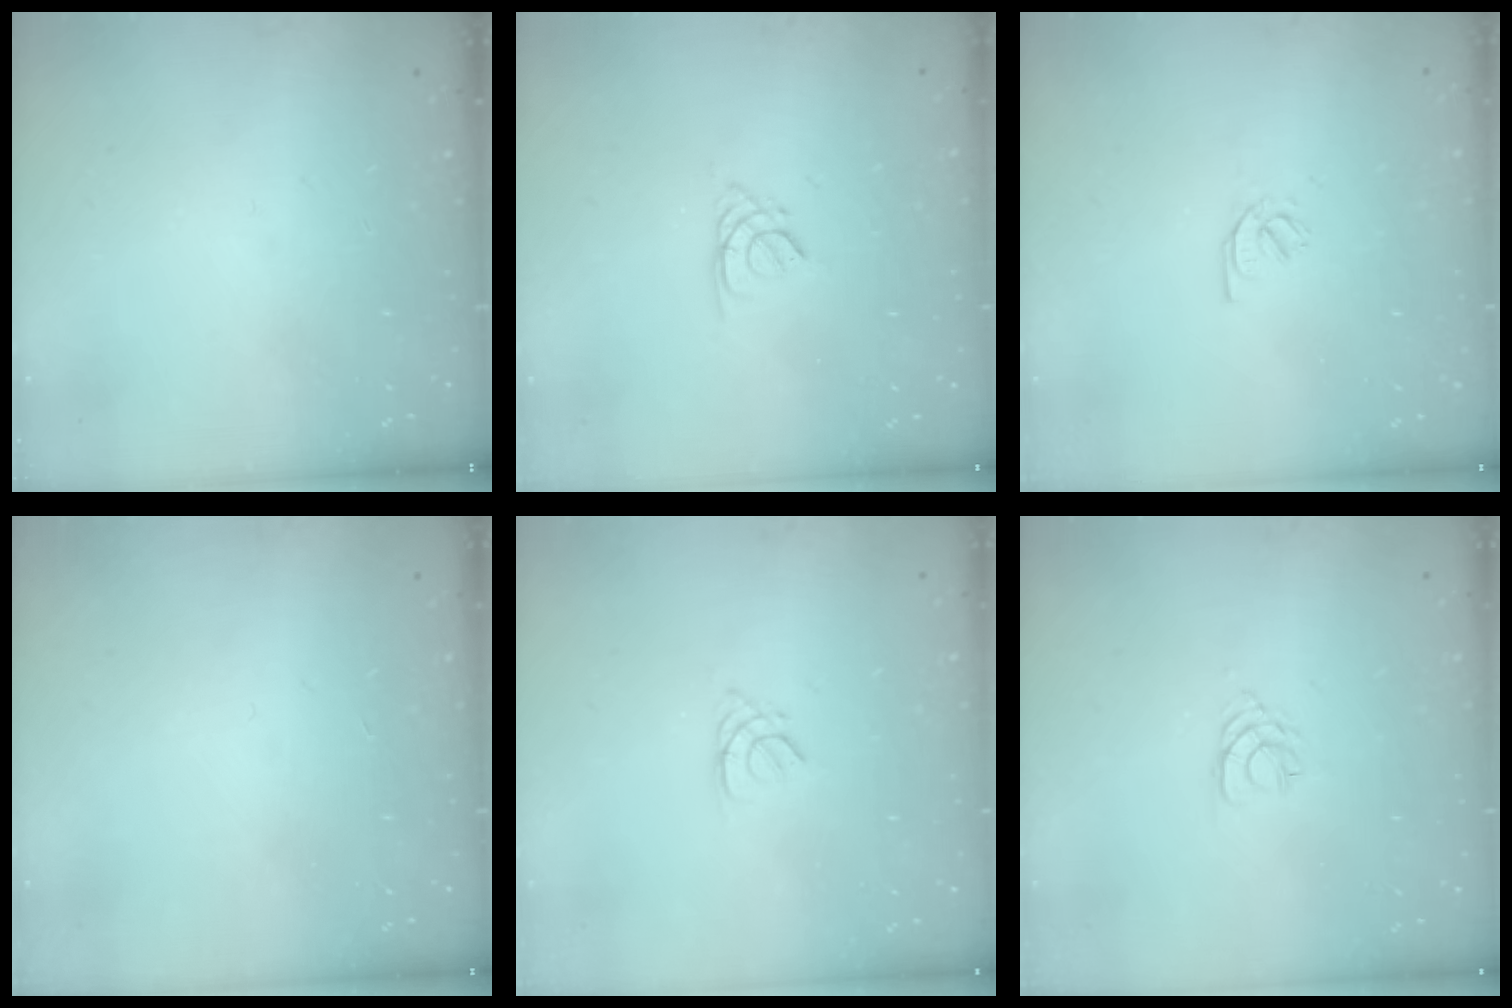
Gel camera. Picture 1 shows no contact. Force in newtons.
{"total": 2.6, "press": 2.6, "slide": 0.3}
{"total": 2.1, "press": 2.1, "slide": 0.2}
{"total": 0.8, "press": 0.8, "slide": 0.2}
{"total": 1.3, "press": 1.3, "slide": 0.3}
{"total": 2.4, "press": 2.3, "slide": 0.4}